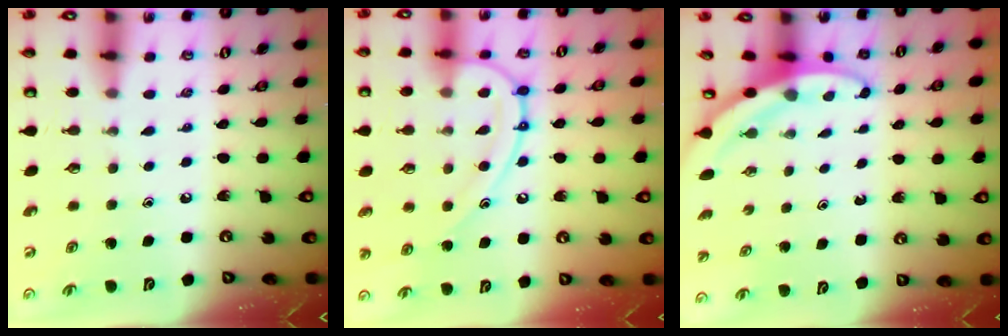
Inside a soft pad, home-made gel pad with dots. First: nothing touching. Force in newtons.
{"total": 17.0, "press": 16.9, "slide": 1.7}
{"total": 3.4, "press": 3.4, "slide": 0.2}